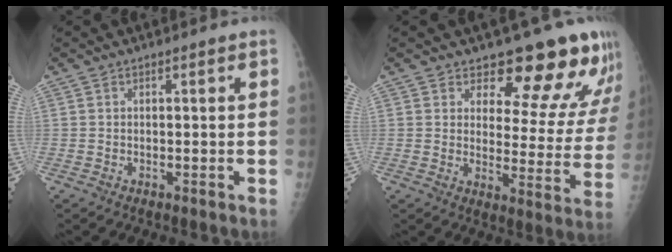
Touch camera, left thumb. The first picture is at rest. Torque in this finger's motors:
{"motor_torque": [0.32, 0.46, -0.31, -0.22, 0.06]}